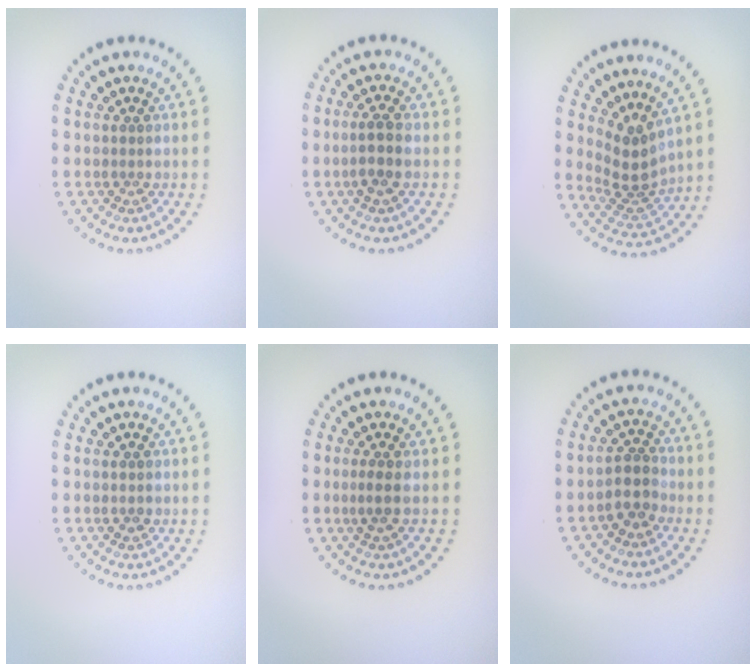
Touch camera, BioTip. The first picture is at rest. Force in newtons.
{"total": 2.2, "press": 2.0, "slide": 0.9}
{"total": 3.3, "press": 2.3, "slide": 2.4}
{"total": 1.0, "press": 1.0, "slide": 0.1}
{"total": 1.5, "press": 1.2, "slide": 0.9}
{"total": 2.4, "press": 2.0, "slide": 1.3}